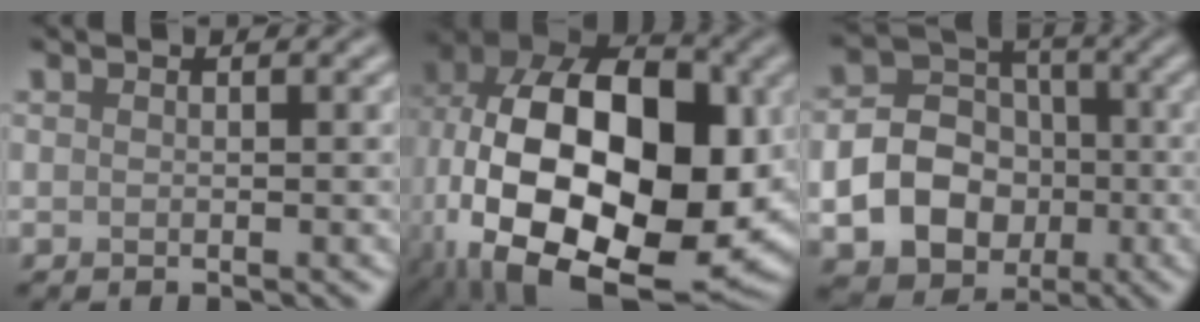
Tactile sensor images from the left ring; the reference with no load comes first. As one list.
[{"total": 20.4, "force": [-2.6, 12.5, 15.9], "torque": [-0.313, -0.009, -0.024]}, {"total": 8.8, "force": [-1.9, 7.1, 4.8], "torque": [-0.081, -0.016, -0.047]}]